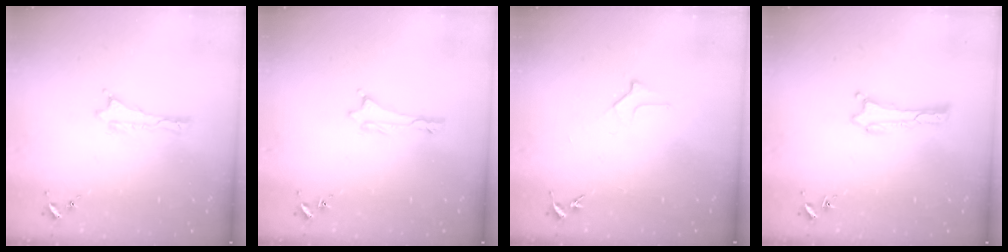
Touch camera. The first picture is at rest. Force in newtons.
{"total": 0.6, "press": 0.5, "slide": 0.2}
{"total": 1.6, "press": 1.6, "slide": 0.1}
{"total": 0.0}